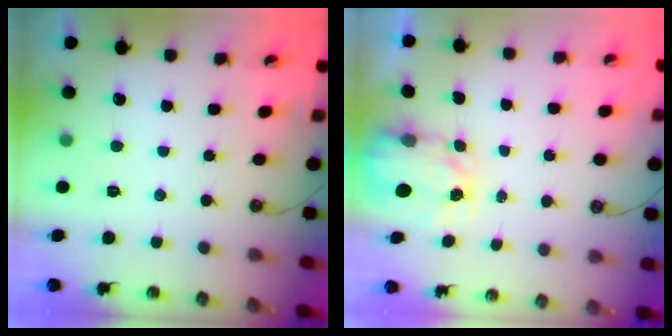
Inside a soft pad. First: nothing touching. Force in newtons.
{"total": 4.2, "press": 4.2, "slide": 0.6}